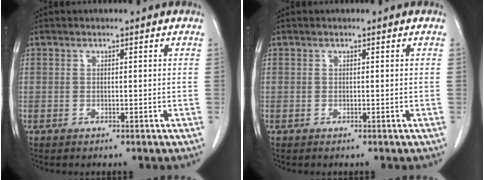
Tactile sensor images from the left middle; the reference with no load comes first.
{"total": 0.0}